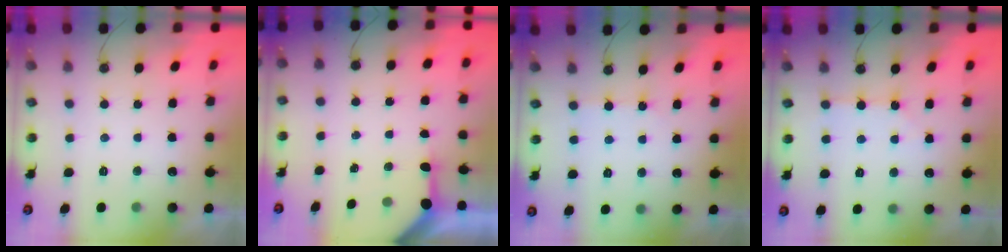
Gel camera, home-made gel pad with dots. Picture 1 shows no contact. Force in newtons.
{"total": 3.3, "press": 3.3, "slide": 0.3}
{"total": 2.8, "press": 2.8, "slide": 0.4}
{"total": 2.1, "press": 2.1, "slide": 0.4}